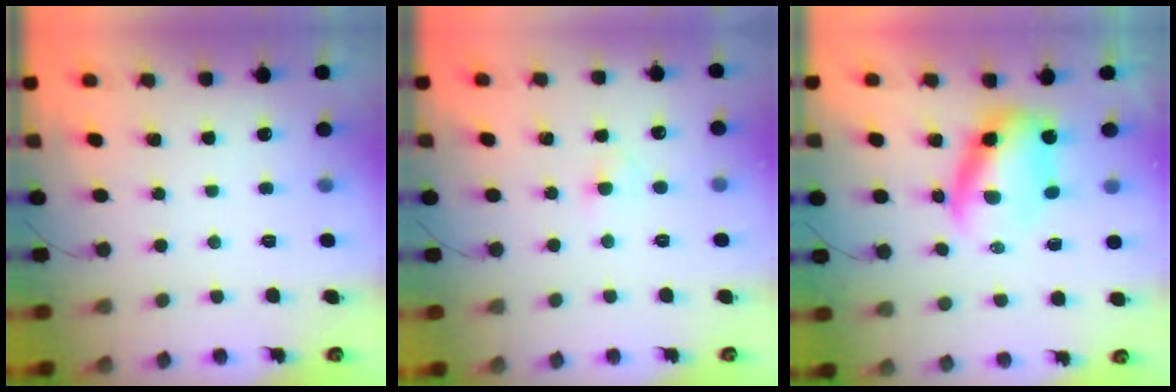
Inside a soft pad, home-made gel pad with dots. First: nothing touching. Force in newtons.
{"total": 2.5, "press": 2.3, "slide": 0.9}
{"total": 6.6, "press": 6.3, "slide": 1.9}